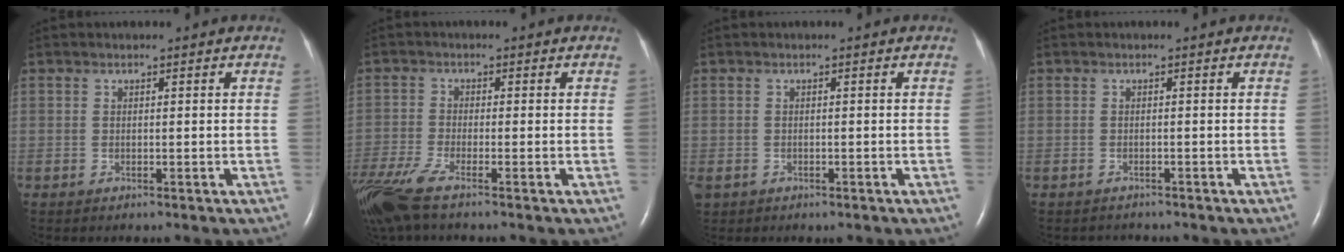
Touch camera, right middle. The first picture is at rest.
{"total": 7.9, "force": [-5.9, 0.7, 5.2], "torque": [-0.118, -0.021, -0.117]}
{"total": 2.3, "force": [-1.3, 1.7, 0.8], "torque": [-0.019, -0.001, -0.018]}
{"total": 1.7, "force": [-1.6, 0.6, -0.1], "torque": [-0.004, -0.004, -0.022]}